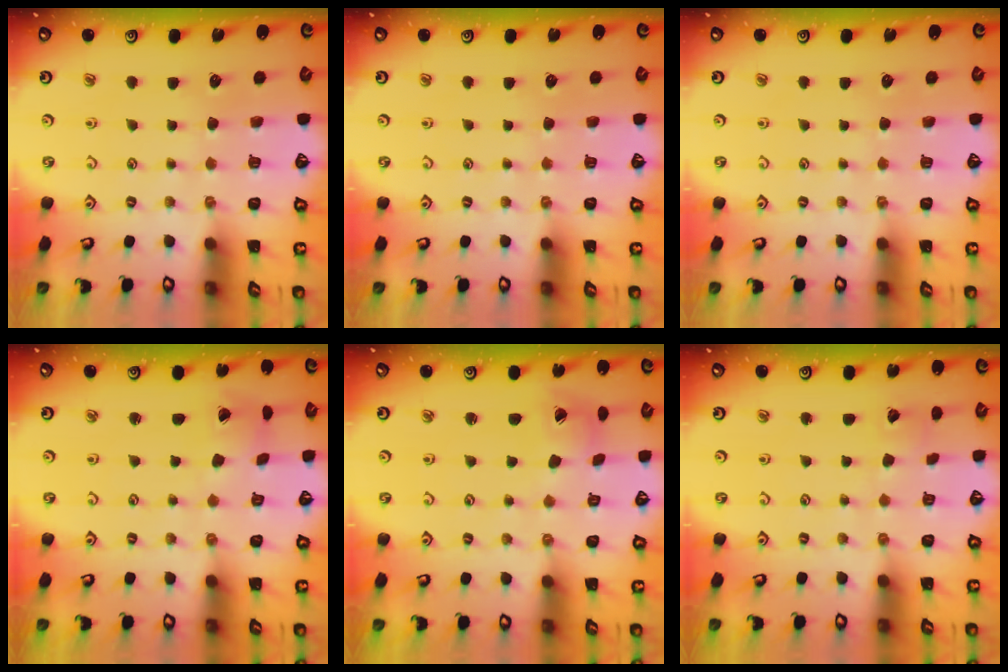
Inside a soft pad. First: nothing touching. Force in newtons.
{"total": 0.0}
{"total": 0.0}
{"total": 1.1, "press": 1.1, "slide": 0.2}
{"total": 4.2, "press": 4.1, "slide": 0.5}
{"total": 2.7, "press": 2.7, "slide": 0.3}